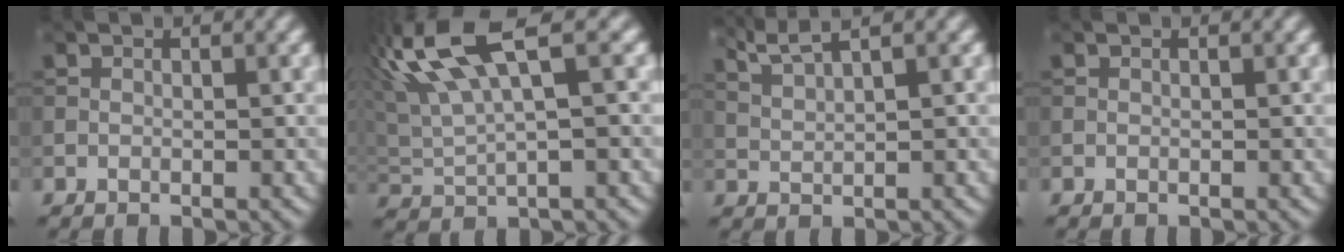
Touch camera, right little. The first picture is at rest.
{"total": 9.6, "force": [4.3, 2.6, 8.2], "torque": [-0.173, 0.026, 0.079]}
{"total": 3.5, "force": [2.6, 0.5, 2.2], "torque": [-0.045, 0.011, 0.053]}
{"total": 0.0}